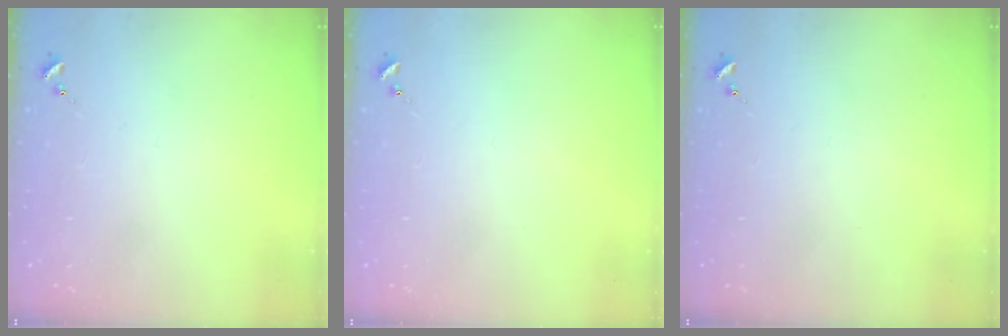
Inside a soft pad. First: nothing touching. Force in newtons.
{"total": 0.0}
{"total": 0.0}